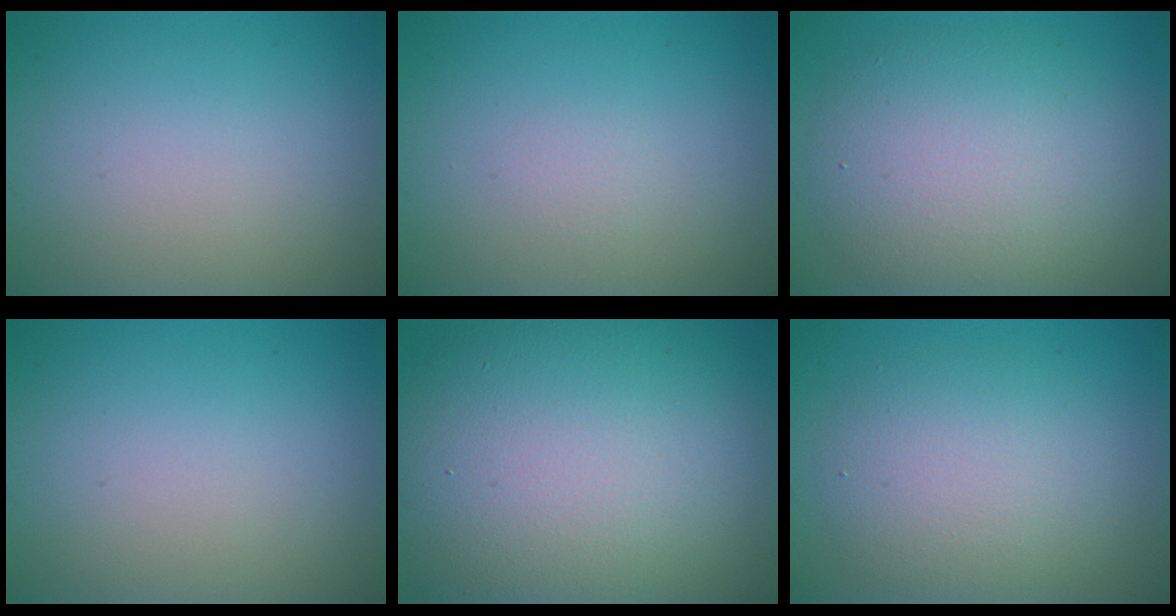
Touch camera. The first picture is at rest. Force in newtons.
{"total": 0.5, "press": 0.5, "slide": 0.1}
{"total": 7.6, "press": 7.6, "slide": 0.4}
{"total": 0.0}
{"total": 16.0, "press": 16.0, "slide": 1.3}
{"total": 4.9, "press": 4.9, "slide": 0.4}